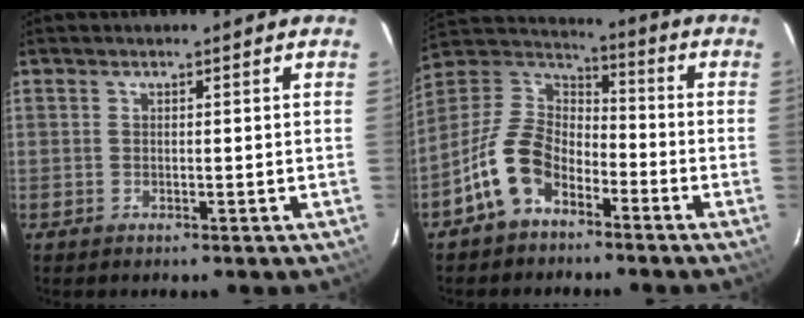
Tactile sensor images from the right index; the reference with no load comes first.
{"total": 12.9, "force": [-6.9, 8.1, 7.3], "torque": [-0.159, 0.022, -0.132]}